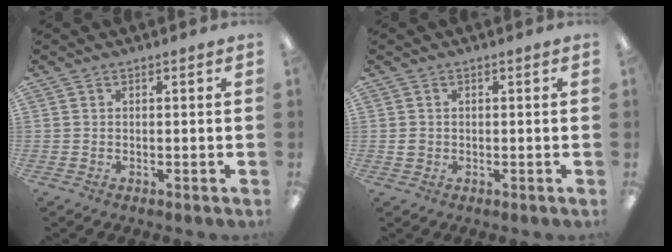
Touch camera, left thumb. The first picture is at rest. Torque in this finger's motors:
{"motor_torque": [-0.08, -0.03, 0.29, -0.29, 0.01]}